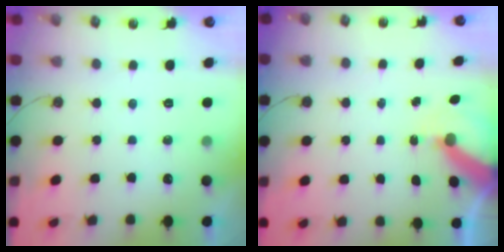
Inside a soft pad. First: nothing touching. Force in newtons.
{"total": 7.5, "press": 7.5, "slide": 0.7}